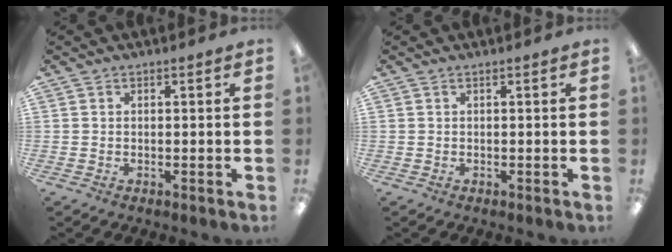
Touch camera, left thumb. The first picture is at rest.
{"total": 0.0}